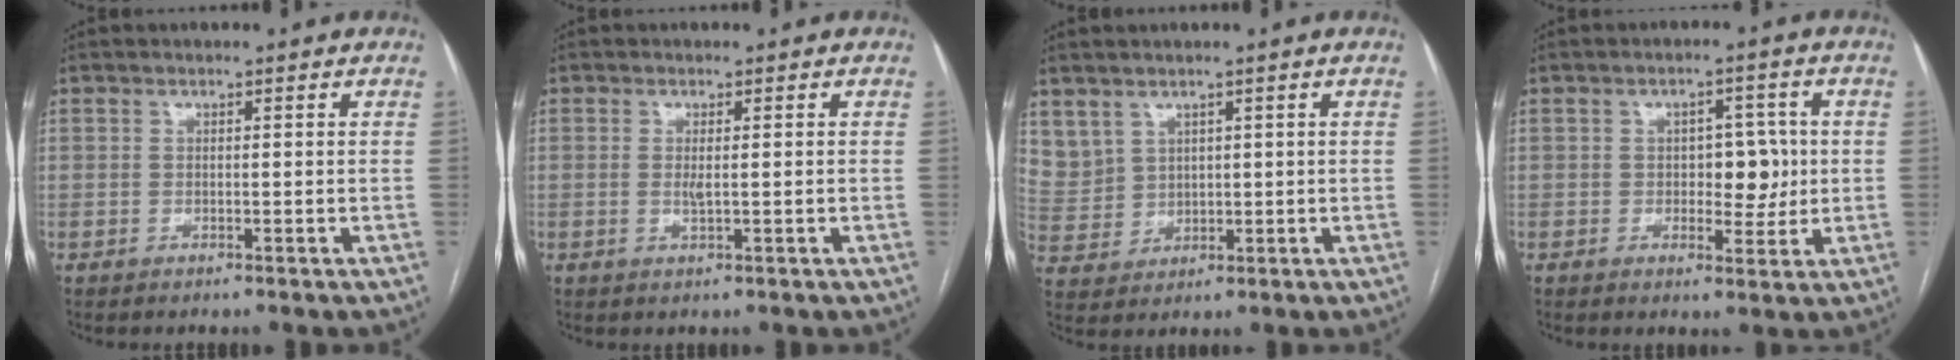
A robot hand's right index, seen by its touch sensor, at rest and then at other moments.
{"total": 1.7, "force": [-0.1, 0.3, 1.7], "torque": [-0.036, -0.004, 0.001]}
{"total": 6.6, "force": [3.9, 5.3, 1.0], "torque": [-0.033, 0.013, 0.098]}
{"total": 5.3, "force": [0.0, 2.8, 4.5], "torque": [-0.053, 0.008, 0.005]}